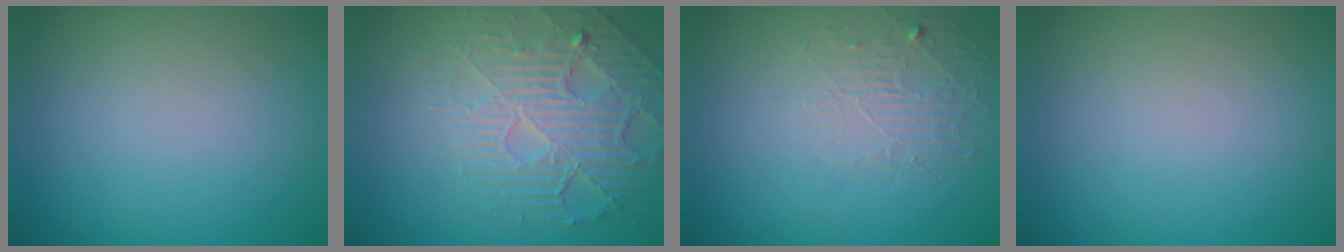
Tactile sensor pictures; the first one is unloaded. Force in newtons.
{"total": 5.1, "press": 4.6, "slide": 2.2}
{"total": 1.9, "press": 0.6, "slide": 1.8}
{"total": 0.0}